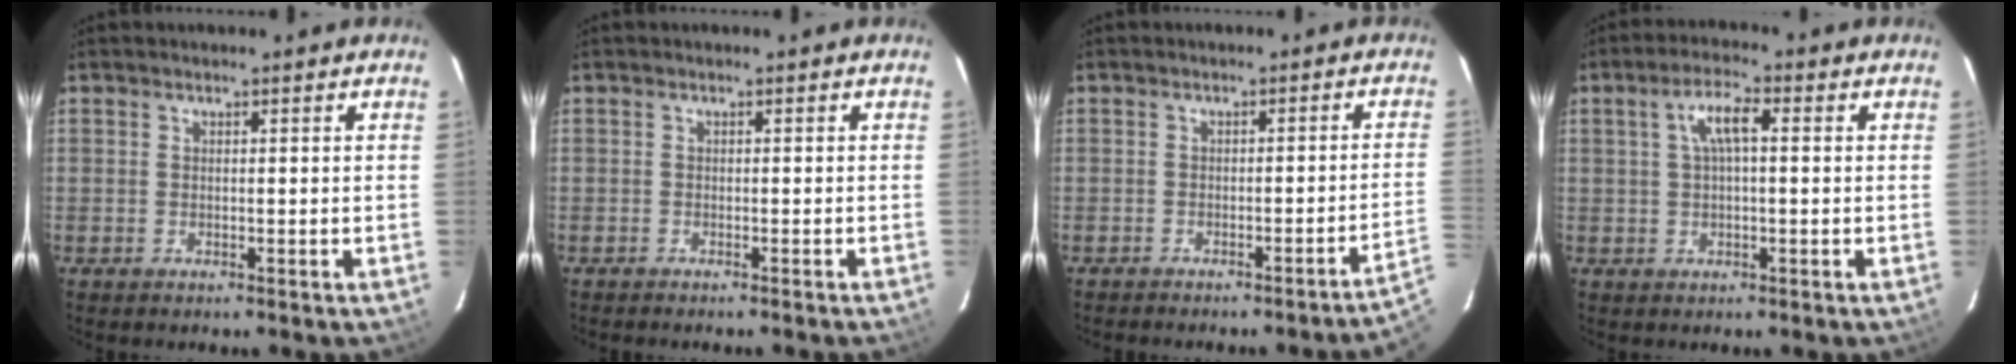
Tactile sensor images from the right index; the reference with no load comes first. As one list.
[{"total": 1.3, "force": [-1.2, -0.1, 0.4], "torque": [-0.015, -0.003, -0.018]}, {"total": 4.0, "force": [-2.6, -1.4, 2.7], "torque": [-0.050, -0.005, -0.031]}, {"total": 5.0, "force": [0.9, 1.5, 4.6], "torque": [-0.089, 0.015, 0.019]}]